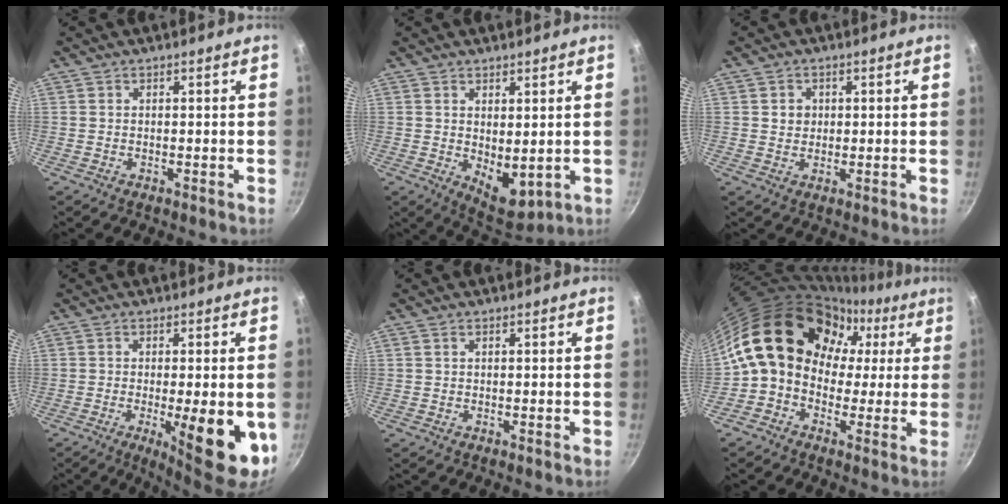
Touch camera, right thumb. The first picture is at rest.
{"total": 7.2, "force": [0.8, 3.8, 6.0], "torque": [-0.071, -0.026, 0.028]}
{"total": 2.7, "force": [0.5, 2.5, 1.0], "torque": [-0.005, 0.002, 0.007]}
{"total": 12.5, "force": [-3.2, 3.2, 11.6], "torque": [-0.148, -0.003, -0.035]}
{"total": 0.5, "force": [0.2, 0.3, 0.4], "torque": [-0.007, 0.002, 0.004]}
{"total": 19.0, "force": [2.8, 15.3, 10.9], "torque": [-0.161, 0.049, 0.029]}